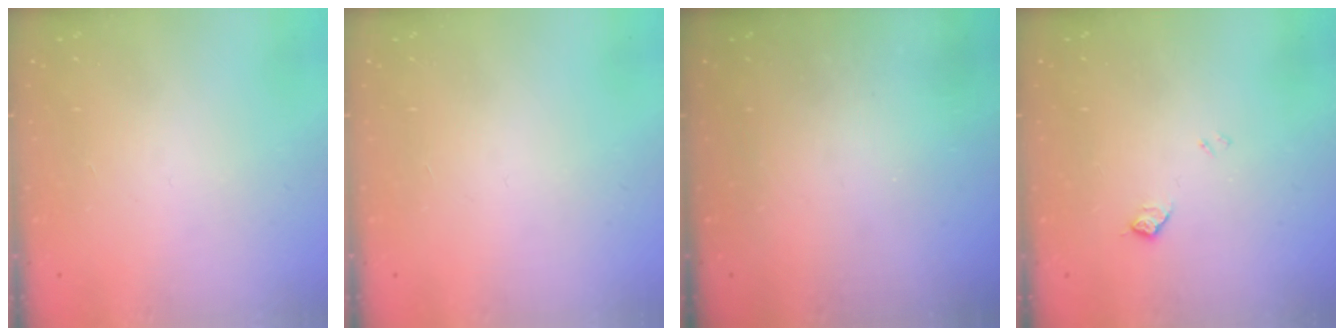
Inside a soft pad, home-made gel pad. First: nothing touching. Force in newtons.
{"total": 0.0}
{"total": 0.0}
{"total": 6.3, "press": 6.3, "slide": 0.7}